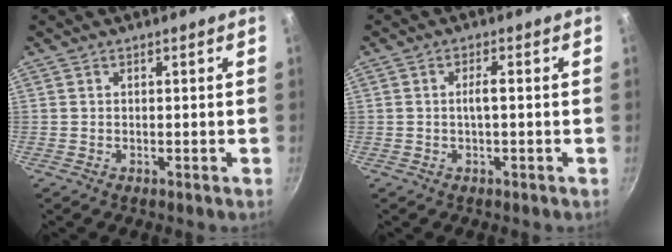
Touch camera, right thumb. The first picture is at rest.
{"total": 2.1, "force": [-0.2, 0.3, 2.1], "torque": [-0.043, 0.010, -0.003]}